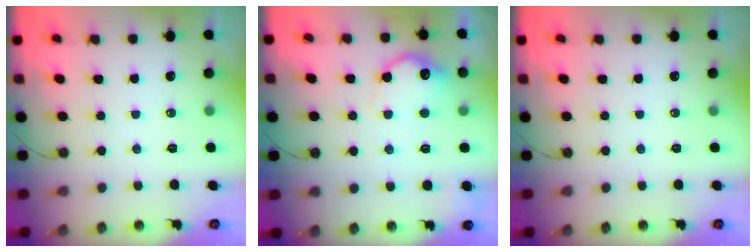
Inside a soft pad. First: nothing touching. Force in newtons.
{"total": 13.5, "press": 13.5, "slide": 0.6}
{"total": 0.0}